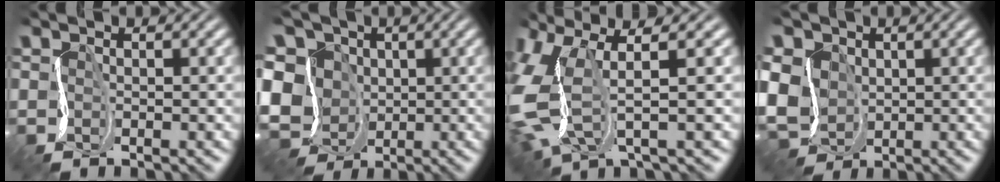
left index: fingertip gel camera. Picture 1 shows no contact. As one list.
[{"total": 12.5, "force": [0.3, 10.6, 6.7], "torque": [-0.123, 0.021, -0.041]}, {"total": 7.5, "force": [0.1, 3.1, 6.8], "torque": [-0.175, -0.014, -0.003]}, {"total": 7.4, "force": [0.3, 6.2, 4.1], "torque": [-0.089, 0.011, -0.021]}]